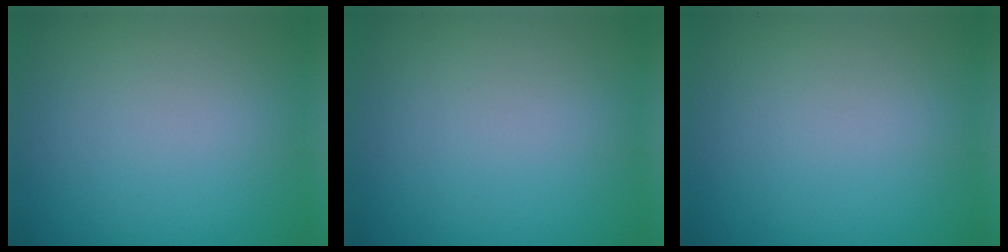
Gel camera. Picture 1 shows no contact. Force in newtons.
{"total": 0.0}
{"total": 0.0}